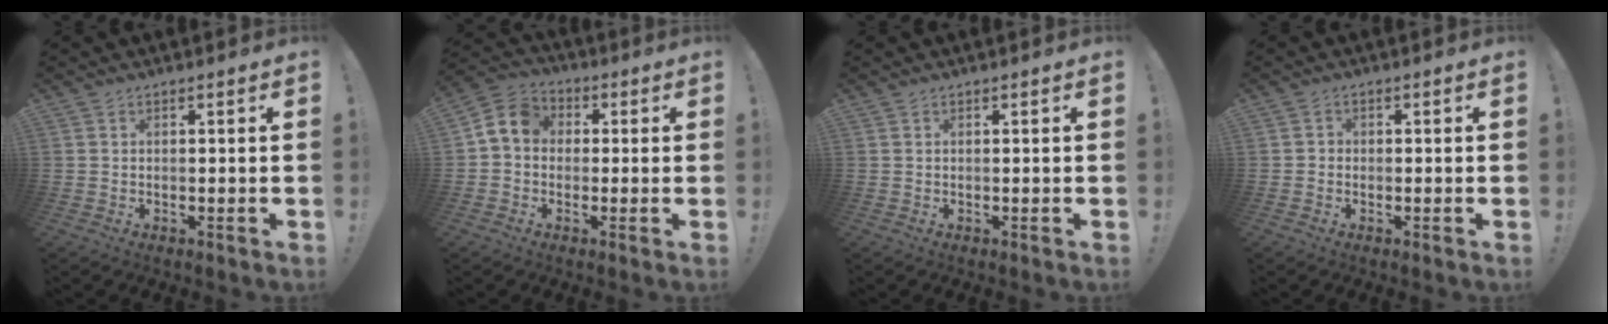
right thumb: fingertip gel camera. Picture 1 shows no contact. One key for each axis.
{"total": 7.5, "fx": 0.4, "fy": 6.2, "fz": 4.2, "tx": -0.070, "ty": 0.018, "tz": 0.011}
{"total": 0.0}
{"total": 1.4, "fx": -0.7, "fy": 1.1, "fz": 0.6, "tx": -0.013, "ty": 0.006, "tz": -0.012}